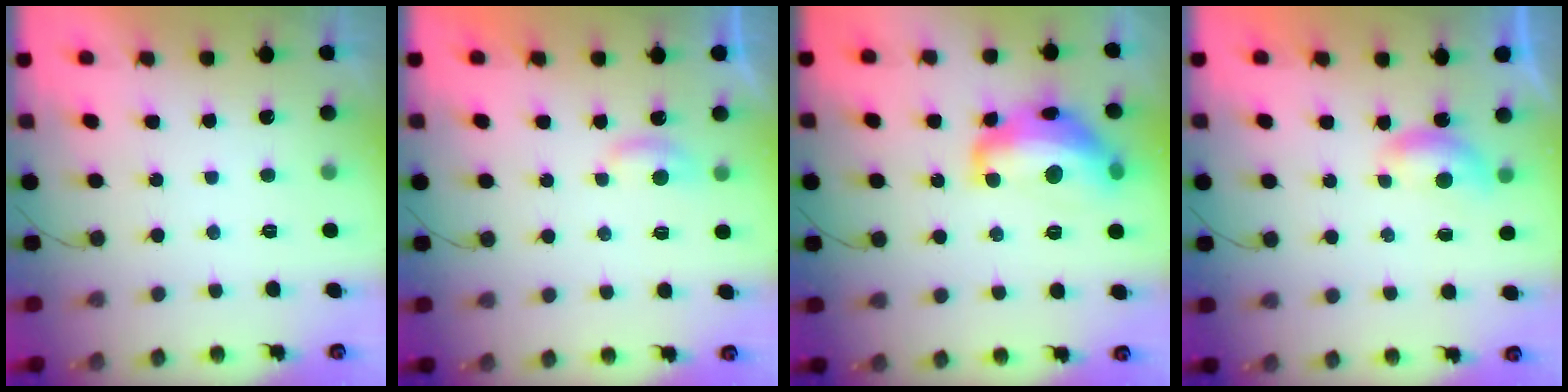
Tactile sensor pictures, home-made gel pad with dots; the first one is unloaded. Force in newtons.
{"total": 3.8, "press": 3.8, "slide": 0.3}
{"total": 15.3, "press": 15.3, "slide": 1.1}
{"total": 4.0, "press": 4.0, "slide": 0.4}